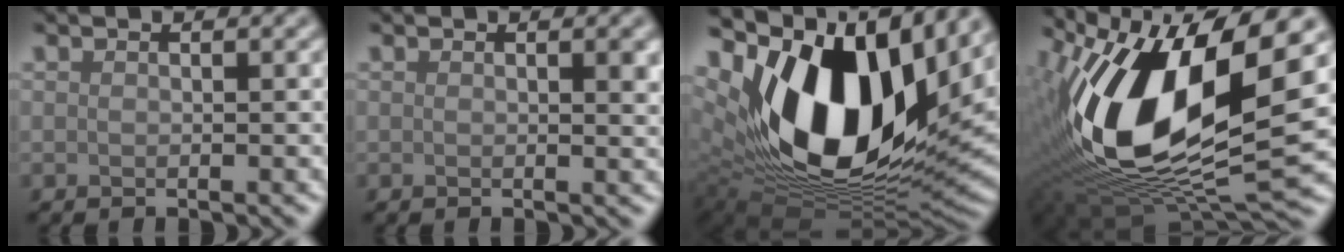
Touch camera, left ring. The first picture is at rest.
{"total": 1.7, "force": [0.5, 0.4, 1.5], "torque": [-0.015, 0.005, 0.010]}
{"total": 15.6, "force": [4.7, 9.2, 11.7], "torque": [-0.219, -0.005, 0.089]}
{"total": 15.3, "force": [2.1, 7.2, 13.3], "torque": [-0.272, -0.007, 0.033]}